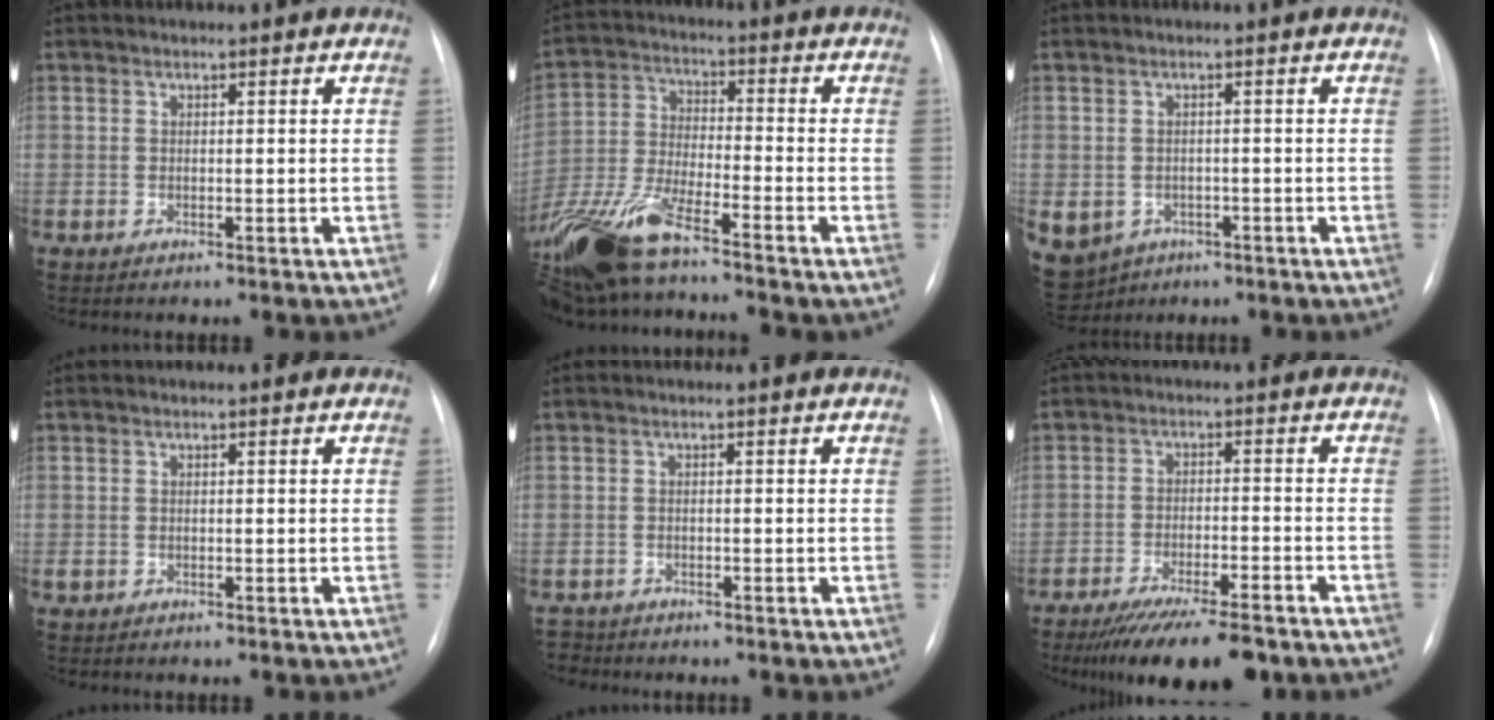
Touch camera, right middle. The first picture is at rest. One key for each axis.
{"total": 13.5, "fx": -10.3, "fy": 2.4, "fz": 8.5, "tx": -0.185, "ty": -0.016, "tz": -0.193}
{"total": 13.3, "fx": -6.4, "fy": 10.8, "fz": 4.5, "tx": -0.143, "ty": -0.002, "tz": -0.077}
{"total": 0.6, "fx": -0.1, "fy": 0.6, "fz": 0.2, "tx": -0.004, "ty": 0.002, "tz": 0.000}
{"total": 1.9, "fx": -1.6, "fy": 0.7, "fz": -0.6, "tx": 0.007, "ty": -0.003, "tz": -0.028}
{"total": 13.4, "fx": -10.6, "fy": 2.6, "fz": 7.8, "tx": -0.113, "ty": -0.019, "tz": -0.165}